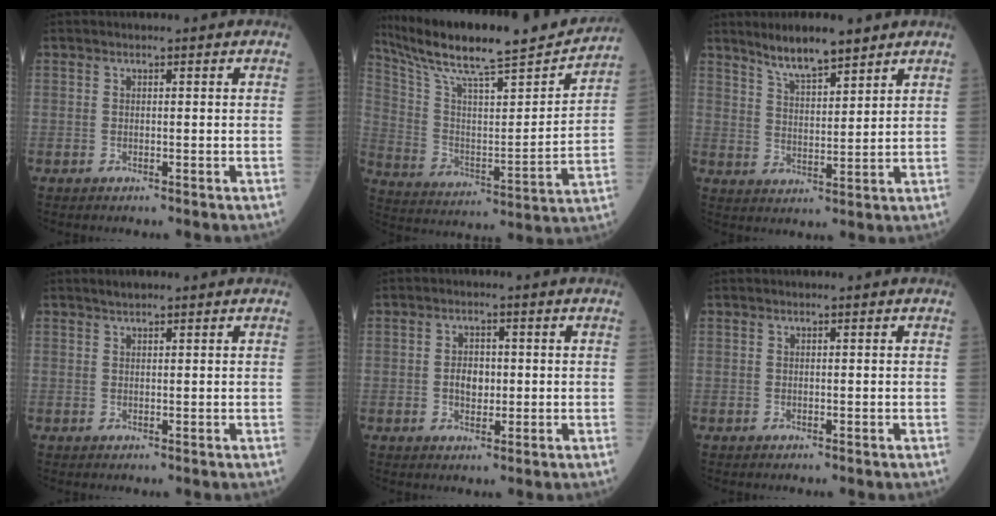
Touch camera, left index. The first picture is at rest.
{"total": 24.2, "force": [21.4, 1.4, 11.2], "torque": [-0.196, -0.012, 0.333]}
{"total": 7.5, "force": [6.1, 1.1, 4.3], "torque": [-0.085, 0.005, 0.111]}
{"total": 1.4, "force": [1.2, 0.3, 0.7], "torque": [-0.016, 0.012, 0.022]}
{"total": 3.3, "force": [-0.2, 2.1, 2.5], "torque": [-0.044, 0.005, -0.002]}
{"total": 0.0}